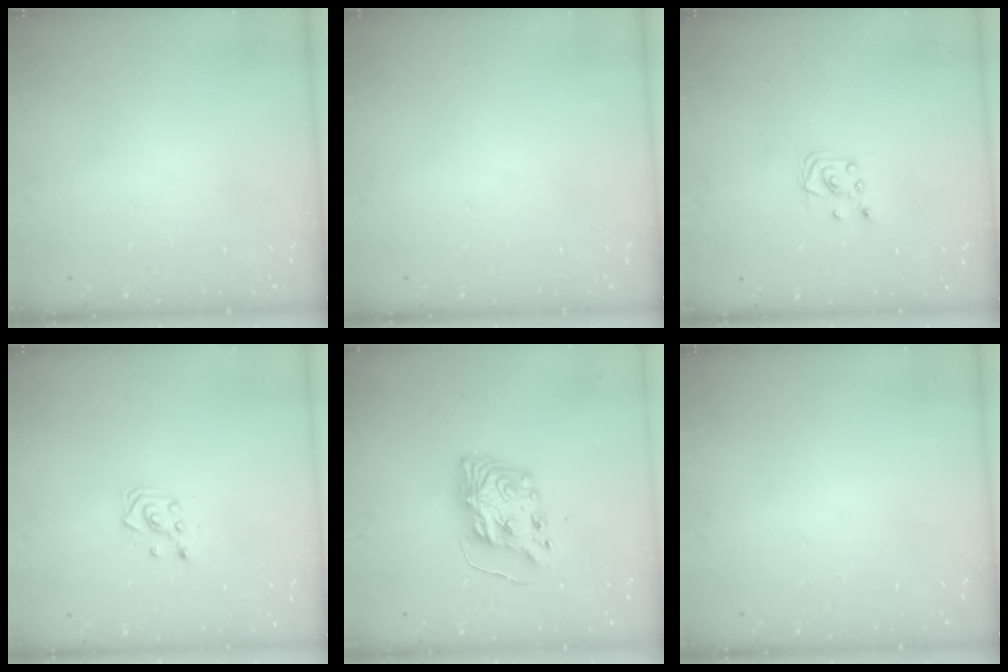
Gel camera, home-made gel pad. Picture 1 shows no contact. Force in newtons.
{"total": 0.0}
{"total": 2.3, "press": 2.2, "slide": 0.3}
{"total": 3.0, "press": 3.0, "slide": 0.5}
{"total": 8.5, "press": 8.5, "slide": 0.6}
{"total": 0.0}